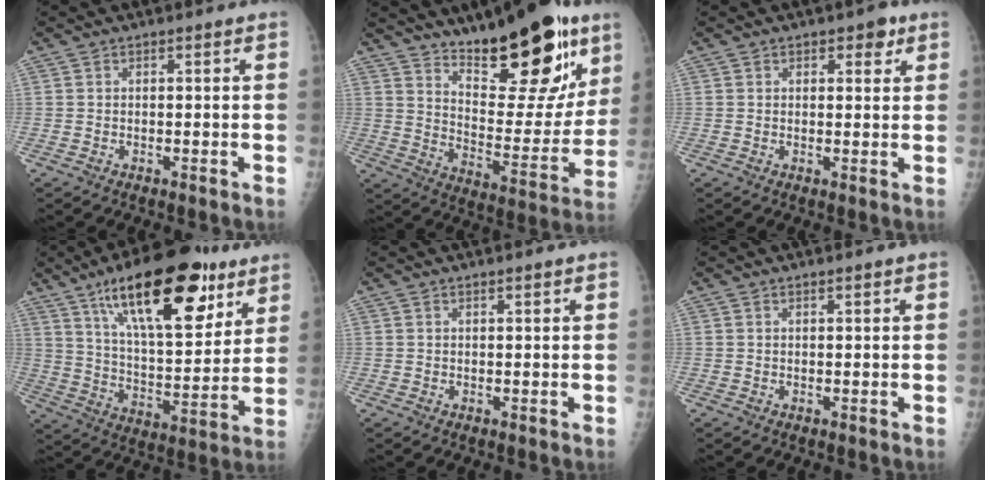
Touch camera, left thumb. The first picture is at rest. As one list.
[{"total": 22.8, "force": [14.7, 8.1, 15.5], "torque": [-0.174, -0.089, 0.228]}, {"total": 3.2, "force": [1.7, 2.0, 1.9], "torque": [-0.002, -0.005, 0.019]}, {"total": 25.1, "force": [14.1, 9.6, 18.4], "torque": [-0.255, -0.045, 0.232]}, {"total": 0.8, "force": [0.6, 0.1, 0.5], "torque": [-0.006, -0.003, 0.010]}, {"total": 0.7, "force": [0.5, 0.1, 0.4], "torque": [-0.006, -0.002, 0.009]}]